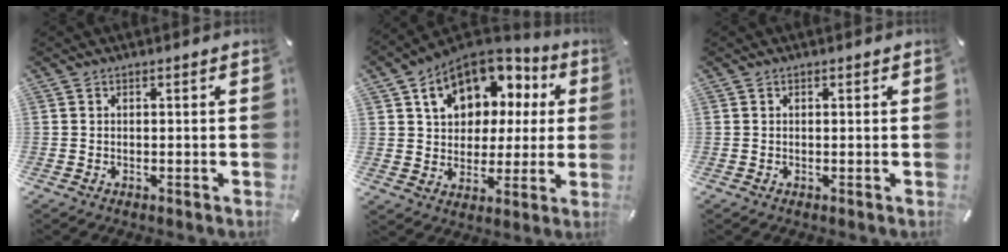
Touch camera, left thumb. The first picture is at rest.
{"total": 13.6, "force": [6.2, 10.3, 6.5], "torque": [-0.109, -0.029, 0.113]}
{"total": 0.0}